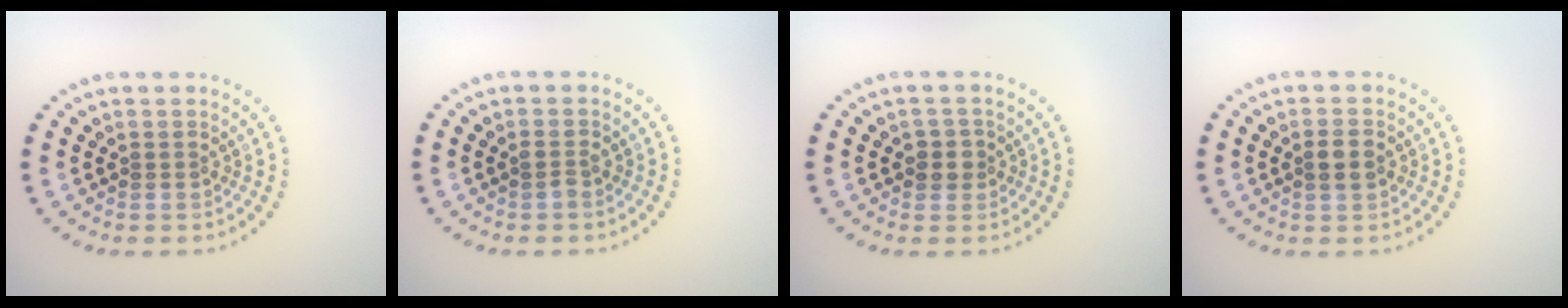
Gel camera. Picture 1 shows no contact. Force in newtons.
{"total": 0.6, "press": 0.6, "slide": 0.2}
{"total": 1.8, "press": 1.7, "slide": 0.7}
{"total": 1.9, "press": 1.9, "slide": 0.3}